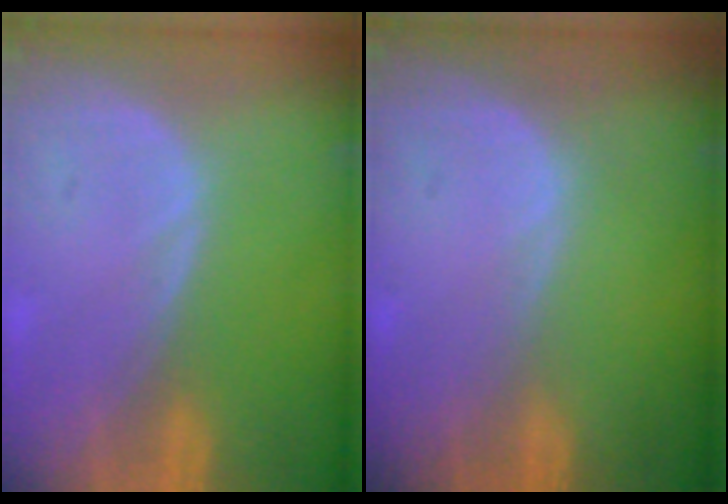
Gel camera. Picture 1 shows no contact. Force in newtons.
{"total": 0.0}